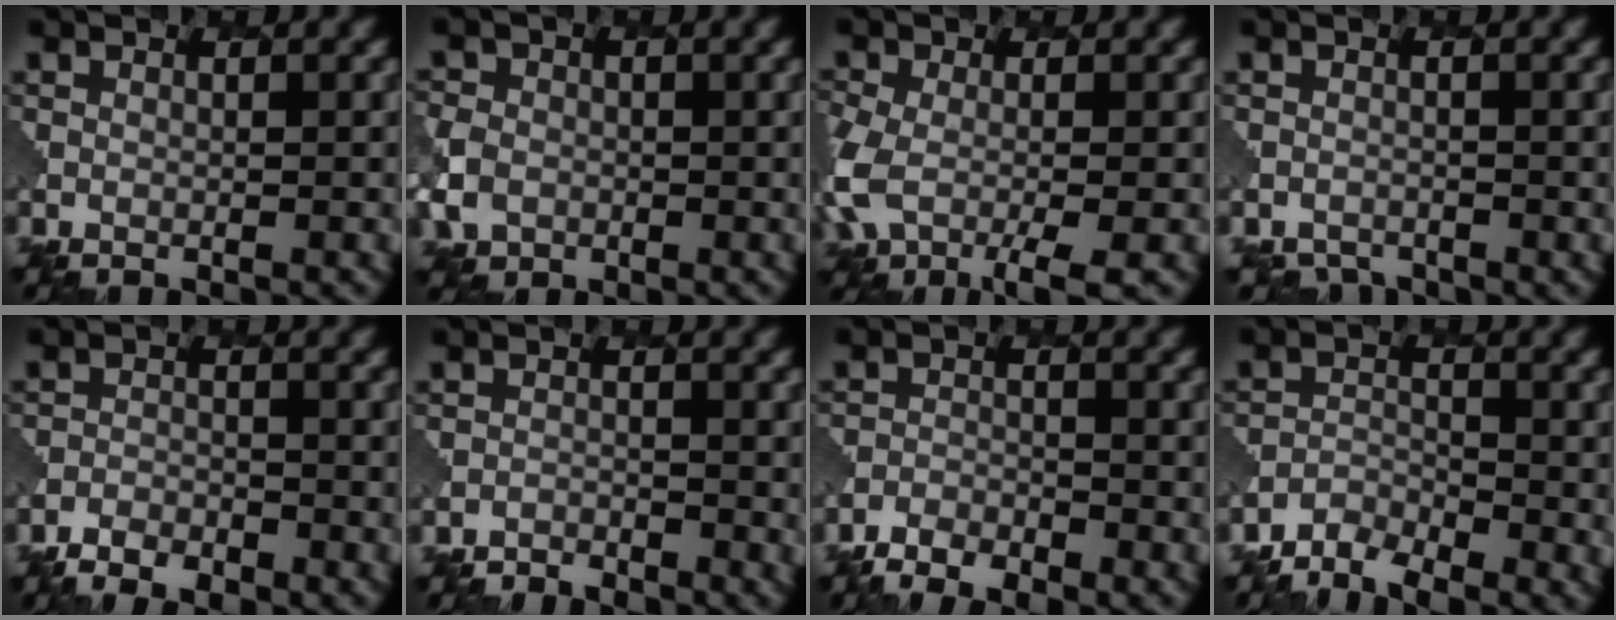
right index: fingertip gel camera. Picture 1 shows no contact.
{"total": 3.9, "force": [-1.1, 3.4, 1.6], "torque": [-0.049, -0.011, -0.028]}
{"total": 6.5, "force": [-2.2, 3.4, 5.0], "torque": [-0.124, -0.017, -0.047]}
{"total": 2.3, "force": [-2.1, 0.8, -0.6], "torque": [0.009, -0.002, -0.031]}
{"total": 5.4, "force": [-4.3, 2.3, 2.5], "torque": [-0.040, -0.013, -0.070]}
{"total": 2.1, "force": [-2.0, 0.8, 0.4], "torque": [-0.012, 0.001, -0.031]}
{"total": 6.1, "force": [-4.8, 2.4, 2.9], "torque": [-0.049, -0.016, -0.082]}
{"total": 5.0, "force": [-3.6, 2.2, 2.6], "torque": [-0.042, -0.005, -0.065]}